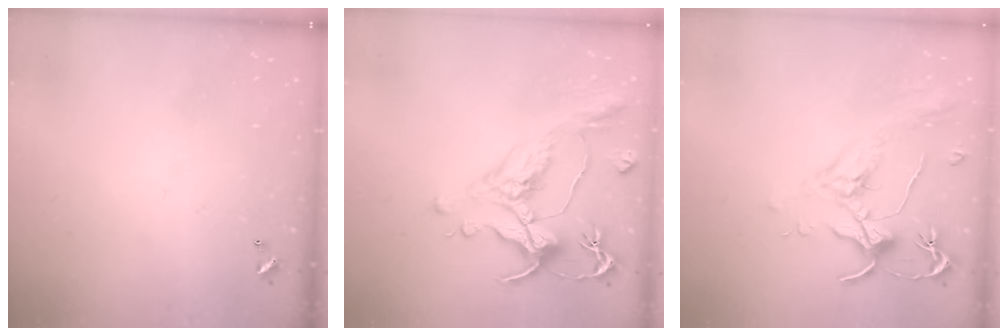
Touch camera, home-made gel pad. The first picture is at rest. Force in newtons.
{"total": 1.7, "press": 0.9, "slide": 1.4}
{"total": 1.8, "press": 1.7, "slide": 0.8}